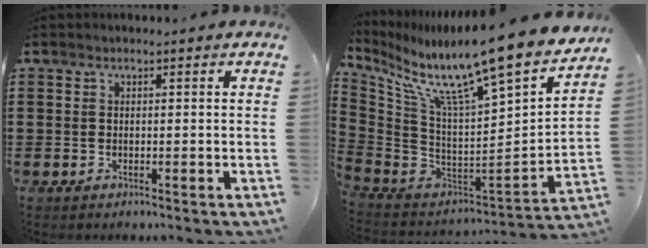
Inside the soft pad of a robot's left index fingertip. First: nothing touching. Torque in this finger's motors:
{"motor_torque": [2.14, 0.00, 0.50, 0.21]}